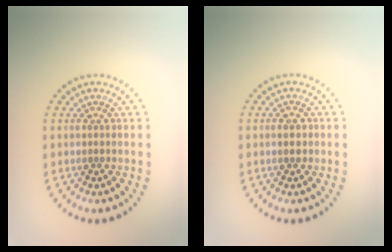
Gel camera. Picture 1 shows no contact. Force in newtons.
{"total": 1.1, "press": 1.1, "slide": 0.1}